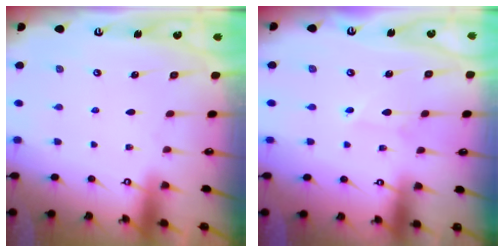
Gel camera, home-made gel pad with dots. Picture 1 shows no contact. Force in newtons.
{"total": 1.5, "press": 1.5, "slide": 0.1}